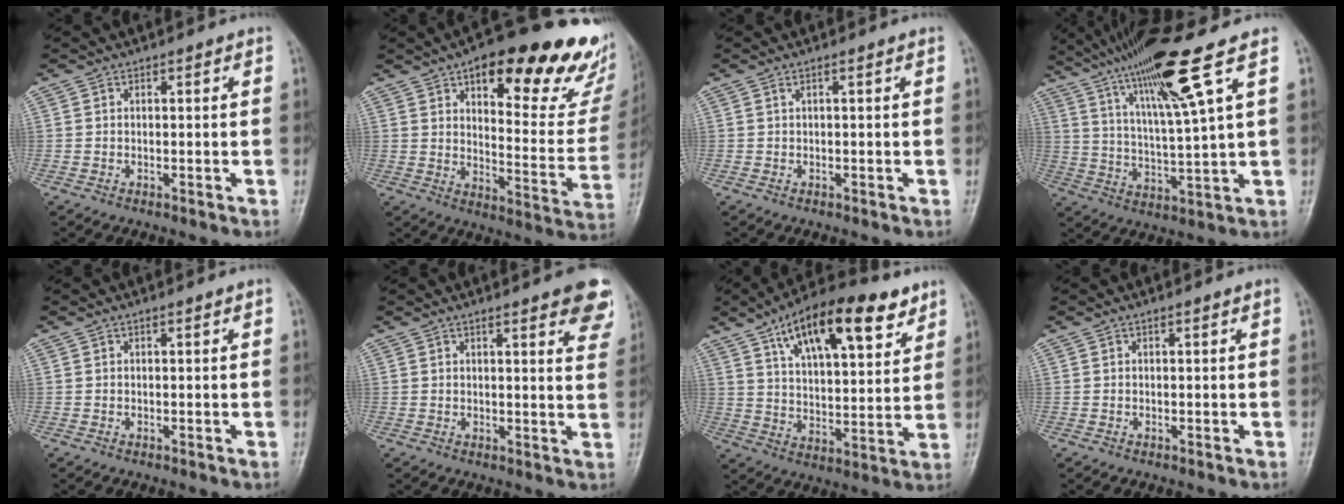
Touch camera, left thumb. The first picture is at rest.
{"total": 27.5, "force": [16.4, 10.0, 19.7], "torque": [-0.213, -0.061, 0.218]}
{"total": 0.8, "force": [0.2, -0.1, 0.8], "torque": [-0.026, 0.011, 0.006]}
{"total": 16.2, "force": [8.9, 0.2, 13.6], "torque": [-0.242, -0.029, 0.161]}
{"total": 0.0}
{"total": 8.1, "force": [5.3, 1.8, 5.9], "torque": [-0.047, -0.020, 0.053]}
{"total": 19.1, "force": [10.7, 7.0, 14.2], "torque": [-0.203, -0.027, 0.178]}
{"total": 0.0}